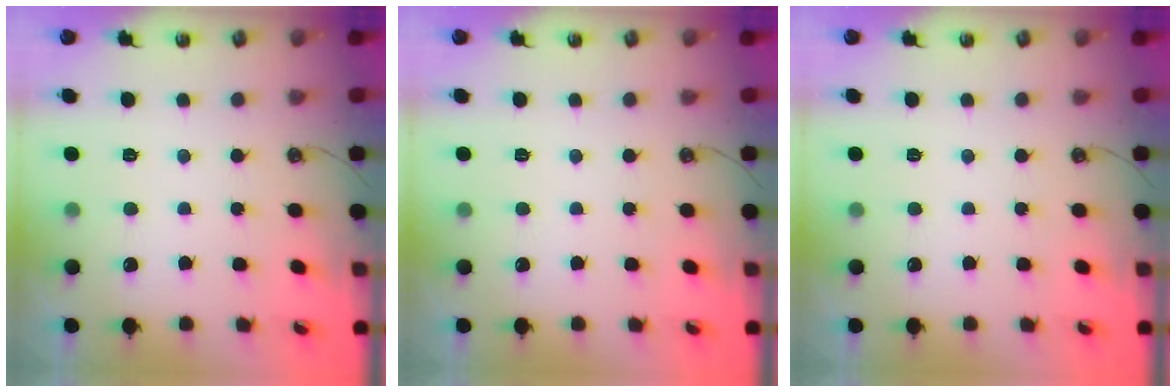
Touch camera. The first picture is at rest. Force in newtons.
{"total": 0.0}
{"total": 0.0}